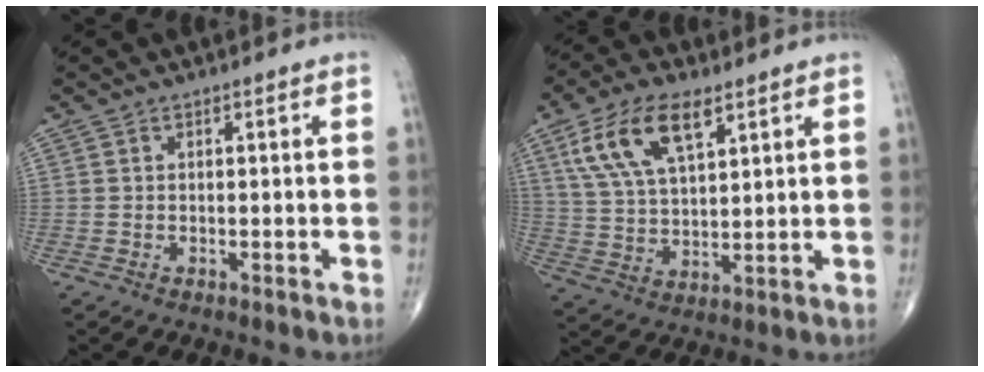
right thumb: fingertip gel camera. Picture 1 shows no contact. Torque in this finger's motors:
{"motor_torque": [-0.46, 1.22, 1.01, 0.75, 0.36]}